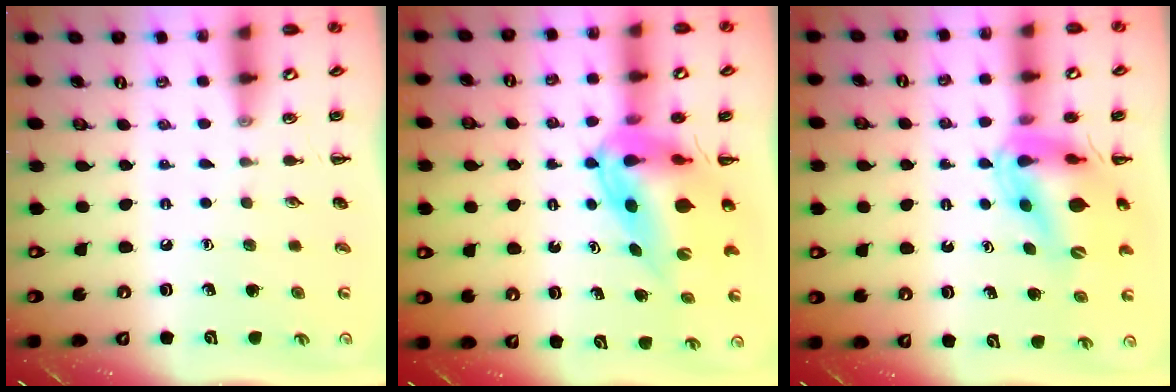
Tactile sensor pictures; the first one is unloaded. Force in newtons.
{"total": 15.2, "press": 14.5, "slide": 4.7}
{"total": 14.0, "press": 13.5, "slide": 4.0}